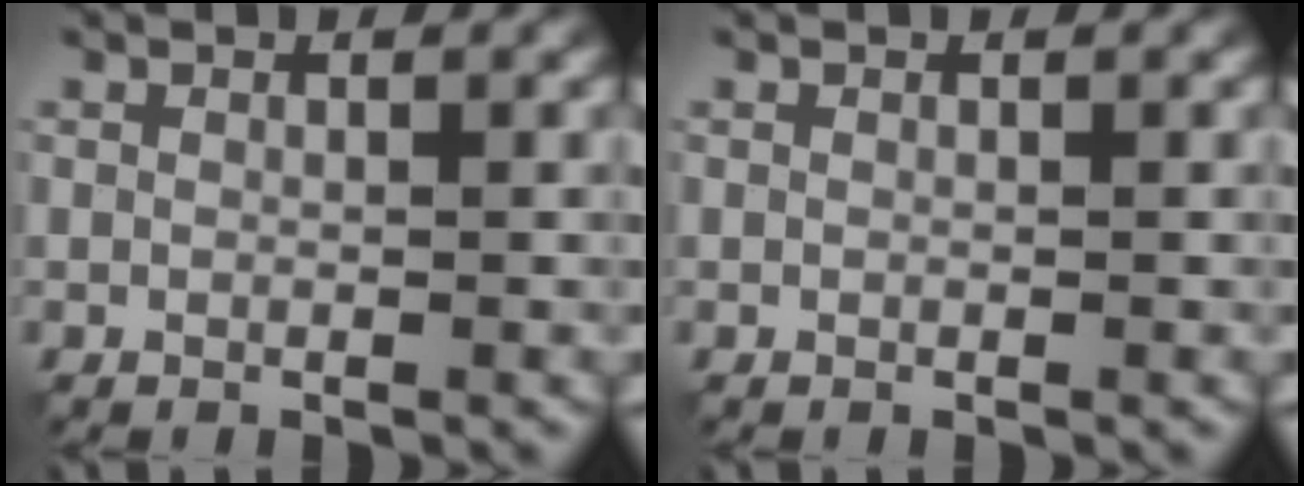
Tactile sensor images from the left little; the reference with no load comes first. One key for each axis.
{"total": 0.0}